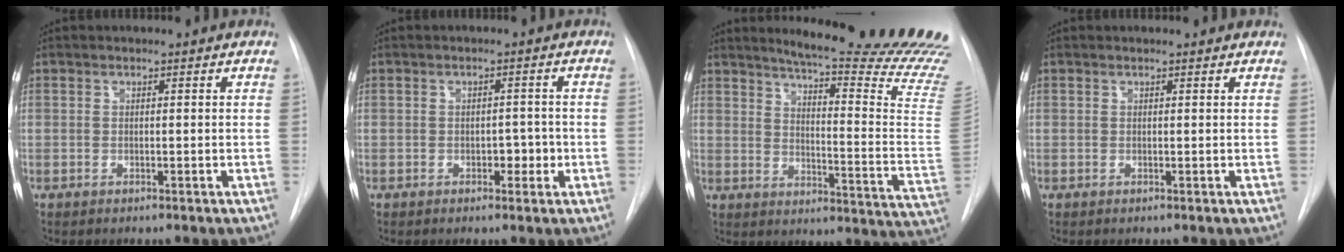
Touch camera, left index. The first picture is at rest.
{"total": 2.2, "force": [-0.6, 1.4, 1.6], "torque": [-0.015, 0.004, -0.006]}
{"total": 25.8, "force": [23.3, -1.2, 10.9], "torque": [-0.156, -0.155, 0.278]}
{"total": 2.5, "force": [2.4, 0.5, 0.5], "torque": [-0.013, 0.016, 0.024]}